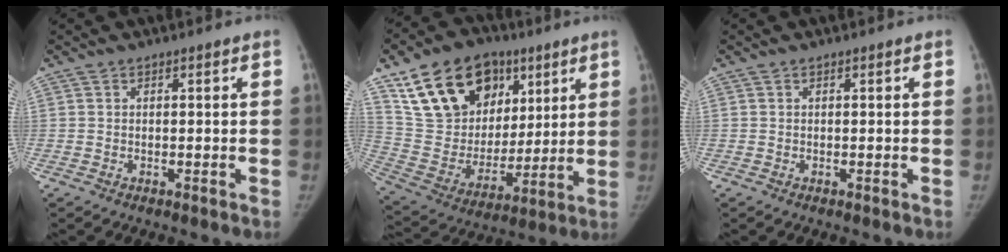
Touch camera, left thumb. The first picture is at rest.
{"total": 23.5, "force": [12.0, 16.0, 12.3], "torque": [-0.190, -0.020, 0.220]}
{"total": 0.0}